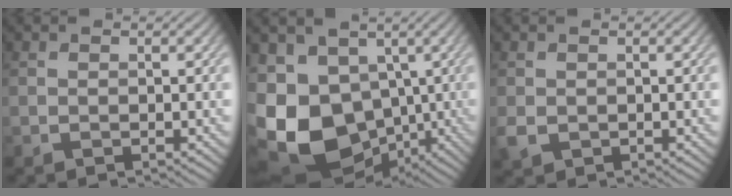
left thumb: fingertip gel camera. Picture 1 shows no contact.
{"total": 17.9, "force": [-5.1, 13.5, 10.7], "torque": [-0.255, -0.023, -0.072]}
{"total": 1.9, "force": [-0.2, 1.6, 1.0], "torque": [-0.028, -0.006, -0.003]}